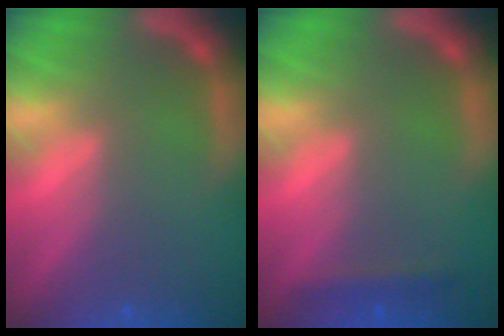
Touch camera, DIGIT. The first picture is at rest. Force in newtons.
{"total": 1.4}